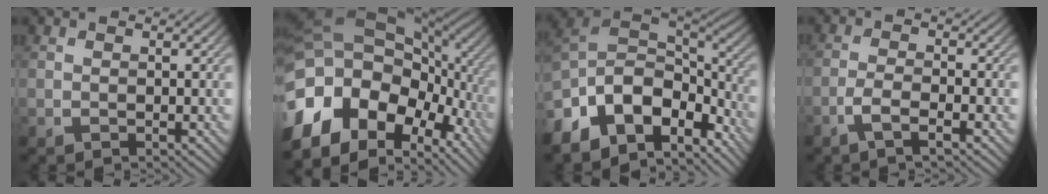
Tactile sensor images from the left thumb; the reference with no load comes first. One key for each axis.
{"total": 19.5, "fx": -6.9, "fy": 13.4, "fz": 12.3, "tx": -0.254, "ty": 0.008, "tz": -0.101}
{"total": 14.3, "fx": -7.1, "fy": 8.1, "fz": 9.4, "tx": -0.249, "ty": -0.020, "tz": -0.114}
{"total": 3.2, "fx": -2.0, "fy": 0.6, "fz": 2.4, "tx": -0.052, "ty": 0.004, "tz": -0.051}